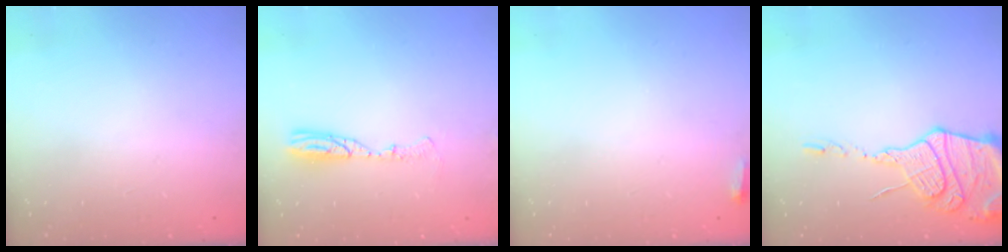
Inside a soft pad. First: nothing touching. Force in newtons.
{"total": 7.4, "press": 7.2, "slide": 1.5}
{"total": 2.7, "press": 2.6, "slide": 0.9}
{"total": 16.4, "press": 16.3, "slide": 1.7}